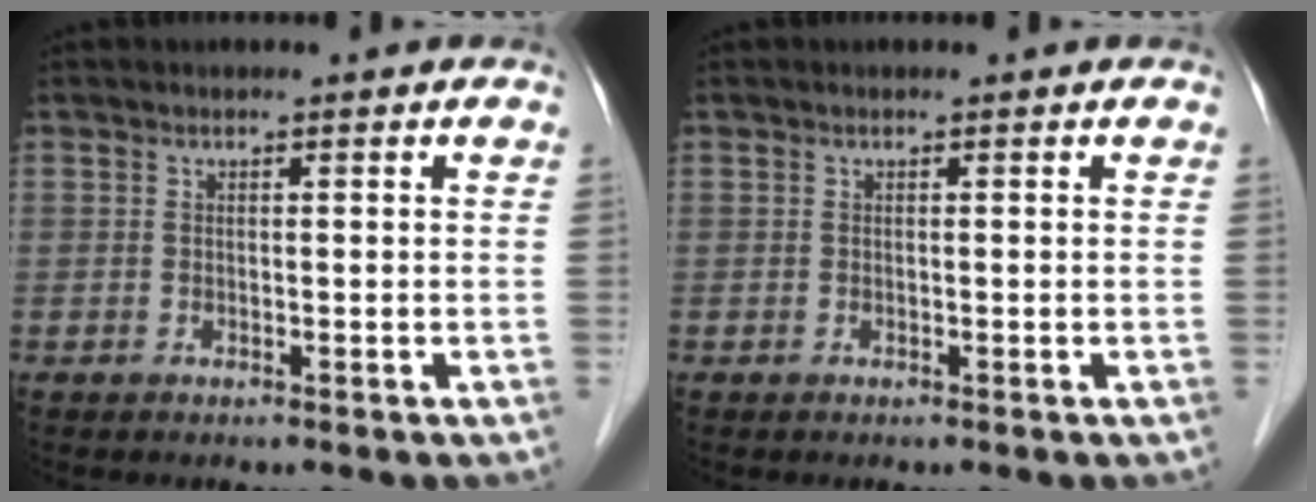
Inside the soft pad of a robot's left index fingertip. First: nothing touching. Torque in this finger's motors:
{"motor_torque": [0.00, 0.00, 0.00, 0.00]}